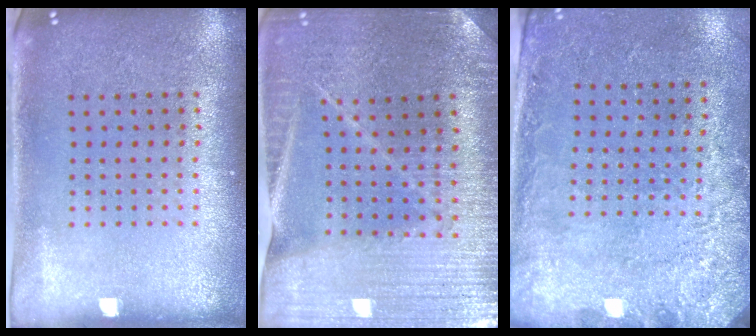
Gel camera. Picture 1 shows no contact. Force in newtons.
{"total": 3.0, "press": 3.0, "slide": 0.3}
{"total": 2.8, "press": 1.9, "slide": 2.0}